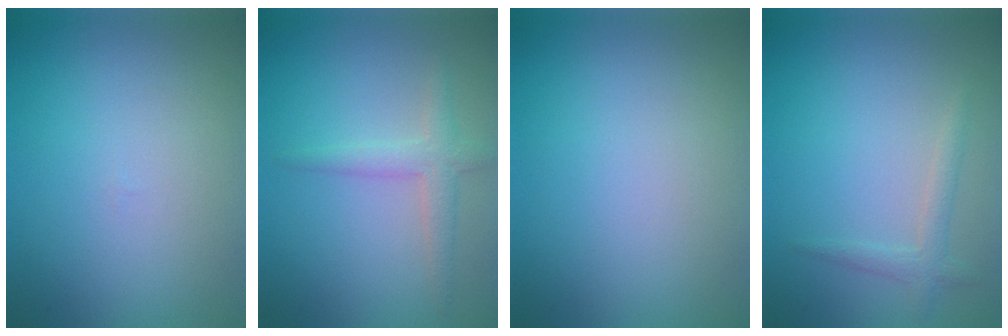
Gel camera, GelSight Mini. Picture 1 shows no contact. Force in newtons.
{"total": 2.3, "press": 2.3, "slide": 0.1}
{"total": 0.0}
{"total": 1.5, "press": 1.5, "slide": 0.0}